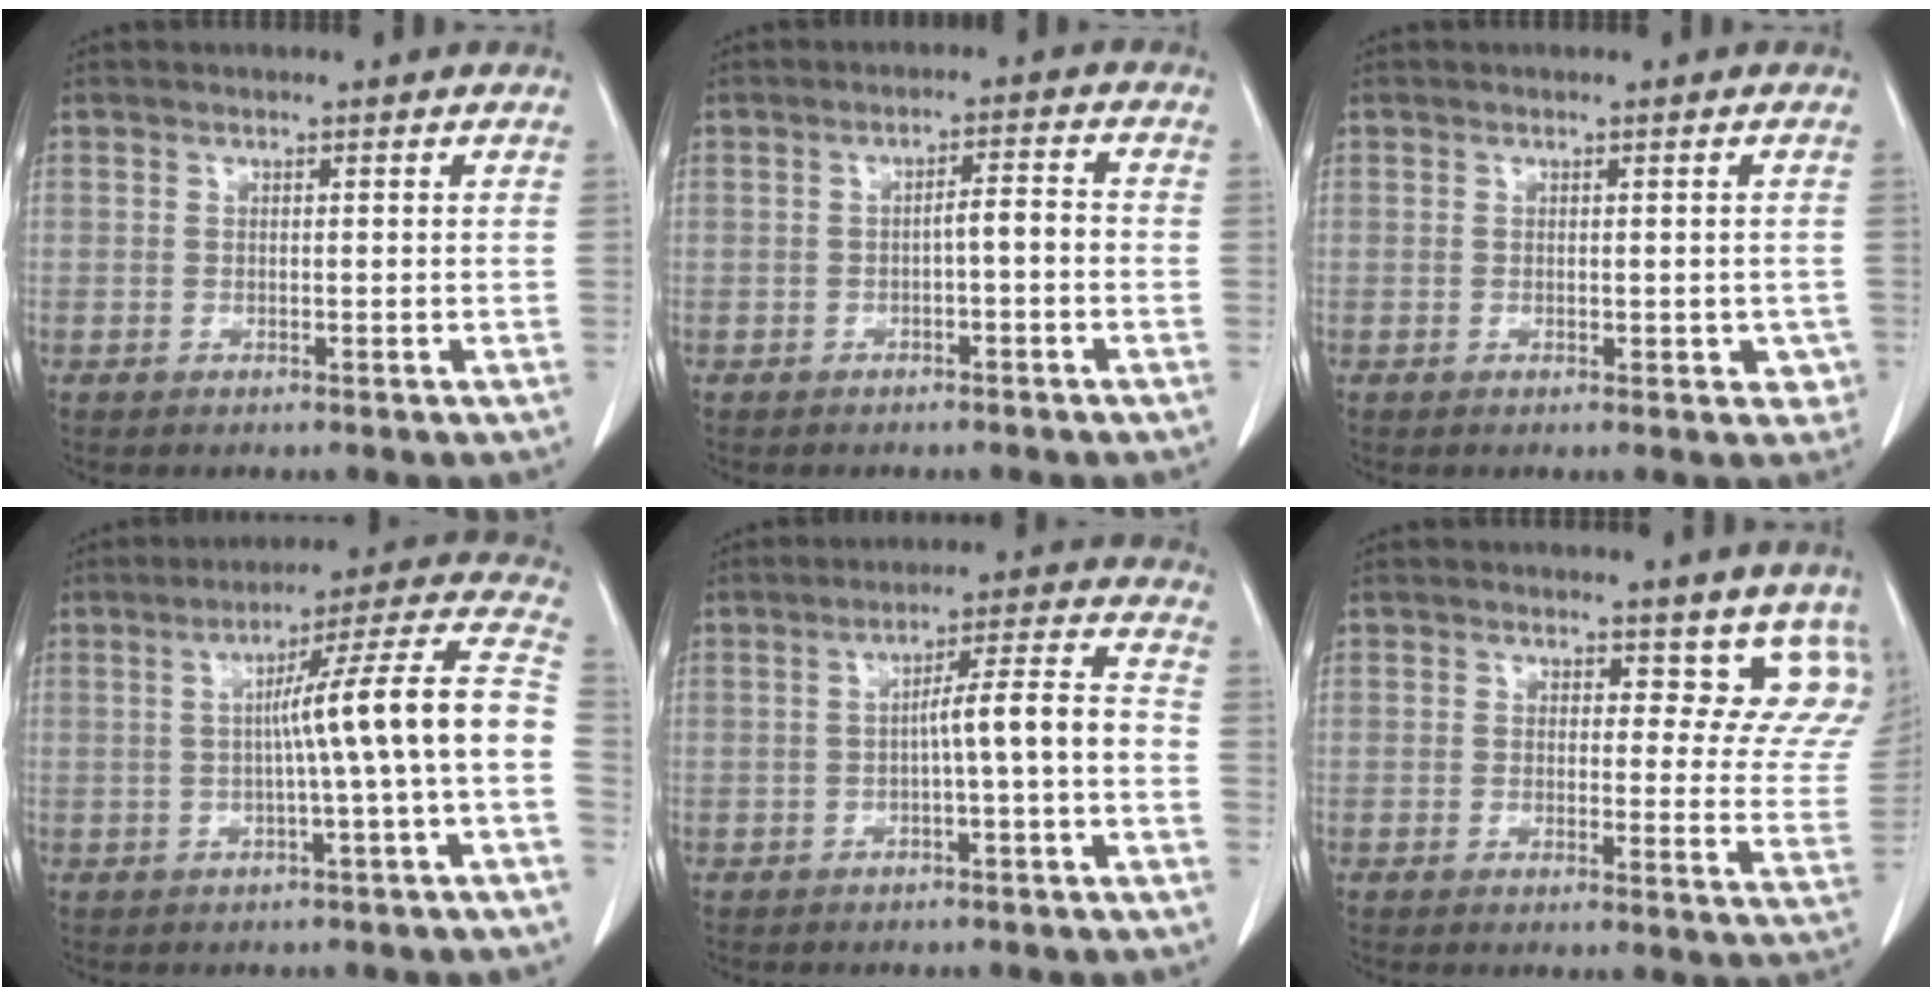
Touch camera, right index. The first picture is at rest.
{"total": 3.0, "force": [-0.9, 0.5, 2.8], "torque": [-0.042, 0.011, -0.014]}
{"total": 2.9, "force": [-0.5, 1.9, 2.1], "torque": [-0.006, 0.005, -0.002]}
{"total": 12.5, "force": [-1.5, -1.4, 12.3], "torque": [-0.165, 0.031, -0.025]}
{"total": 6.5, "force": [-1.7, -0.1, 6.3], "torque": [-0.093, 0.024, -0.022]}
{"total": 8.2, "force": [6.9, 3.9, 2.0], "torque": [0.017, -0.018, 0.052]}